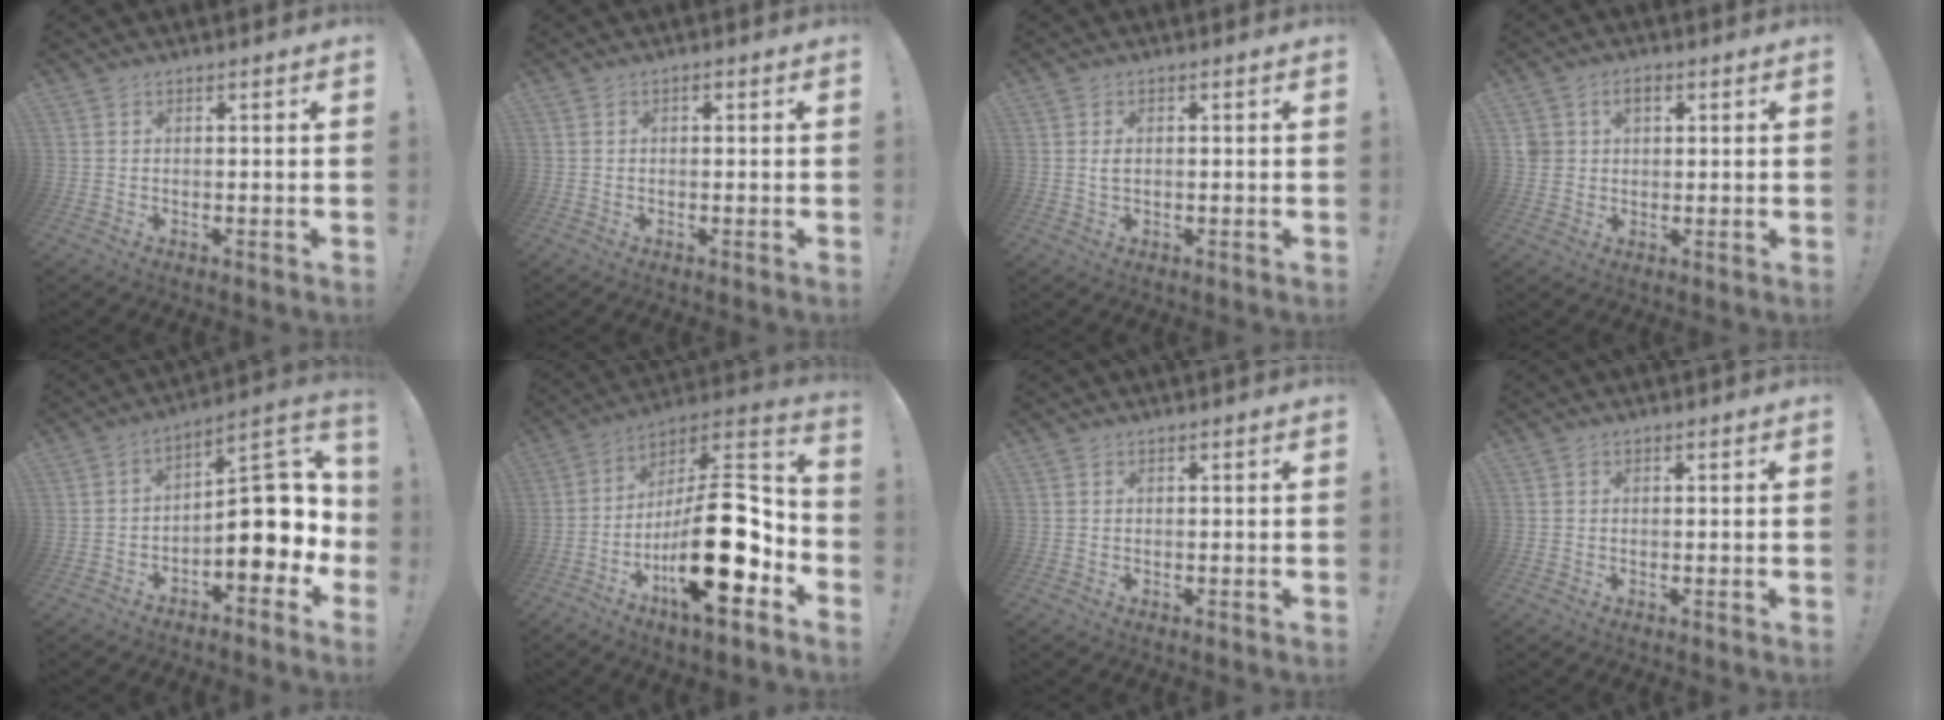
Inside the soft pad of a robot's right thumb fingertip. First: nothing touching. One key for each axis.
{"total": 0.5, "fx": -0.3, "fy": 0.3, "fz": 0.2, "tx": -0.004, "ty": 0.002, "tz": -0.007}
{"total": 1.3, "fx": 0.3, "fy": 0.9, "fz": 1.0, "tx": -0.019, "ty": 0.005, "tz": 0.004}
{"total": 4.6, "fx": 1.4, "fy": 3.8, "fz": 2.1, "tx": -0.039, "ty": 0.005, "tz": 0.027}
{"total": 12.6, "fx": -3.2, "fy": 6.4, "fz": 10.4, "tx": -0.123, "ty": 0.020, "tz": -0.051}
{"total": 26.4, "fx": -6.5, "fy": 10.5, "fz": 23.3, "tx": -0.384, "ty": 0.036, "tz": -0.102}
{"total": 0.0}
{"total": 0.0}